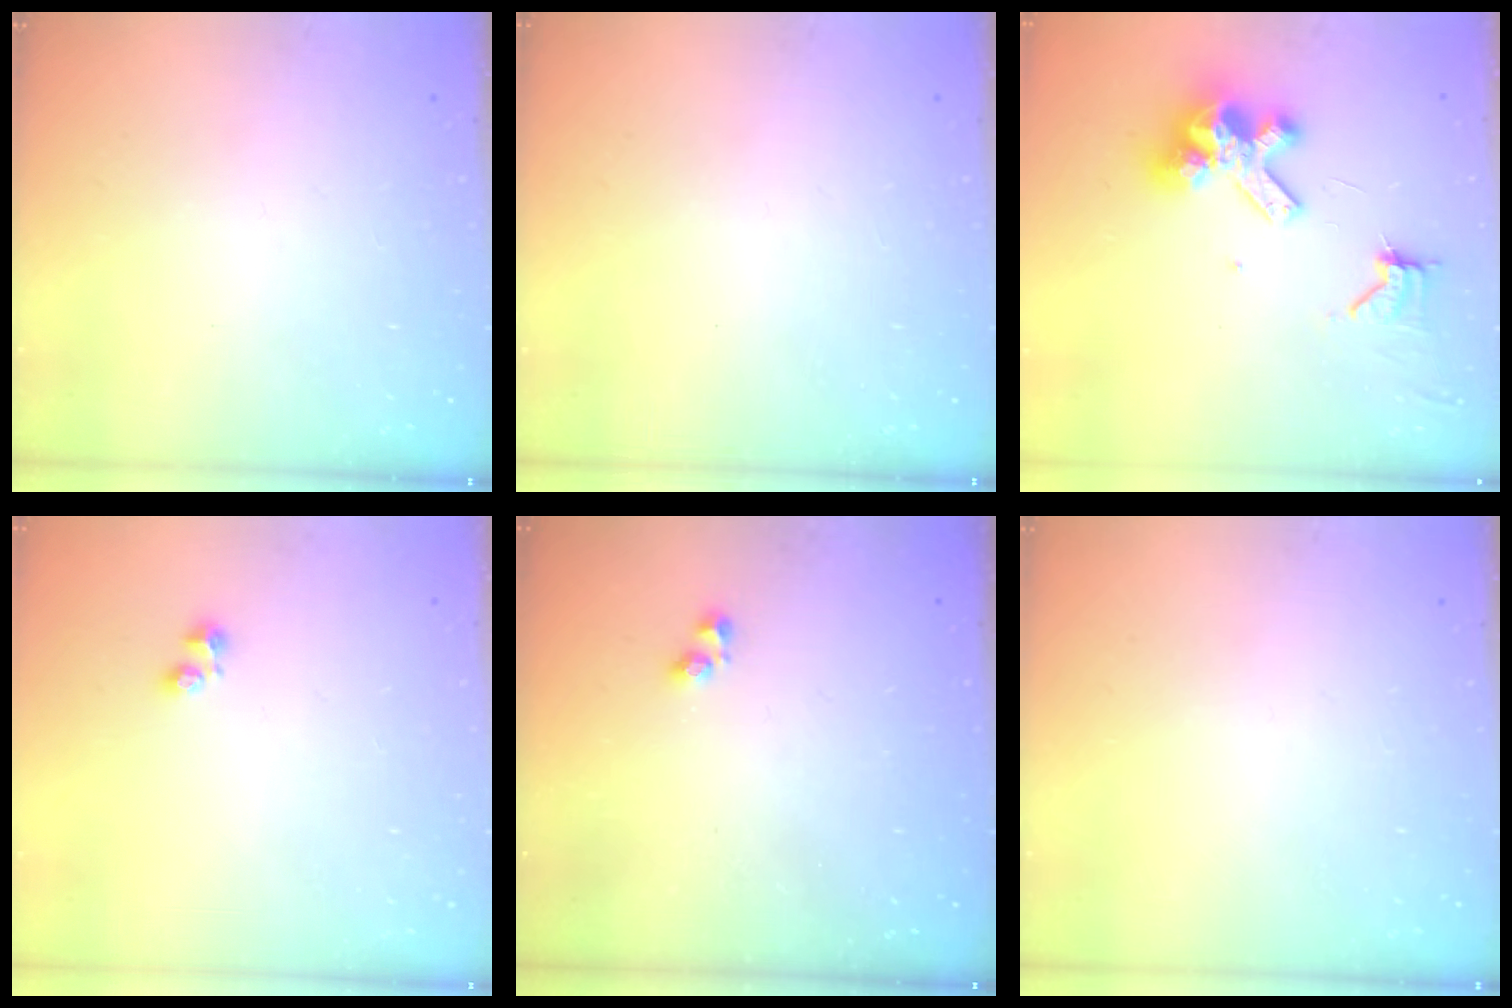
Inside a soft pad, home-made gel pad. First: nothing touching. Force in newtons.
{"total": 0.0}
{"total": 11.6, "press": 11.5, "slide": 1.4}
{"total": 1.8, "press": 1.7, "slide": 0.4}
{"total": 1.3, "press": 1.2, "slide": 0.2}
{"total": 0.0}